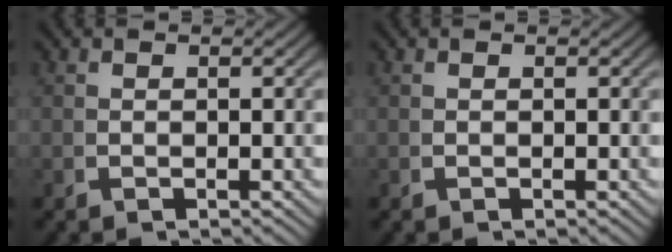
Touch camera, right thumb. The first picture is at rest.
{"total": 0.0}